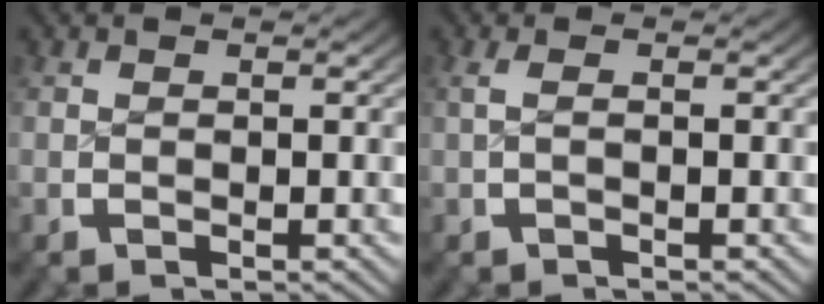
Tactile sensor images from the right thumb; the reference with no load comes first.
{"total": 1.1, "force": [0.0, 0.1, 1.1], "torque": [-0.026, 0.005, 0.001]}